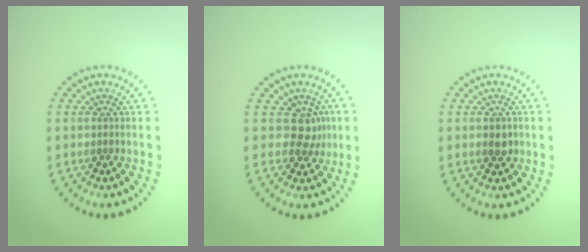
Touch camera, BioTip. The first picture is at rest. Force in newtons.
{"total": 2.4, "press": 1.9, "slide": 1.5}
{"total": 1.4, "press": 1.4, "slide": 0.1}